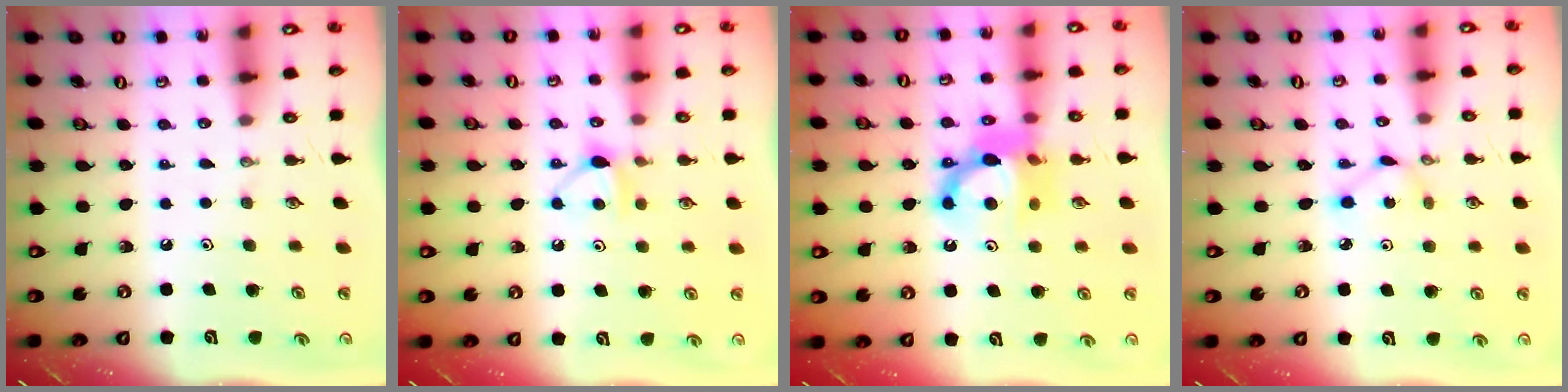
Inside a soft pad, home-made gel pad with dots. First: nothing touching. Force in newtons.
{"total": 6.8, "press": 6.7, "slide": 0.9}
{"total": 11.9, "press": 11.8, "slide": 1.4}
{"total": 3.0, "press": 3.0, "slide": 0.1}